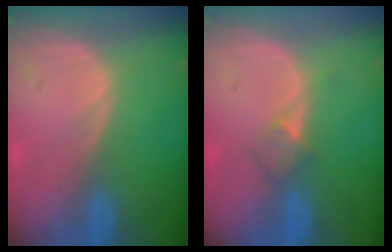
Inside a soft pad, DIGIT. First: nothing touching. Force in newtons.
{"total": 2.3, "press": 2.0, "slide": 1.1}